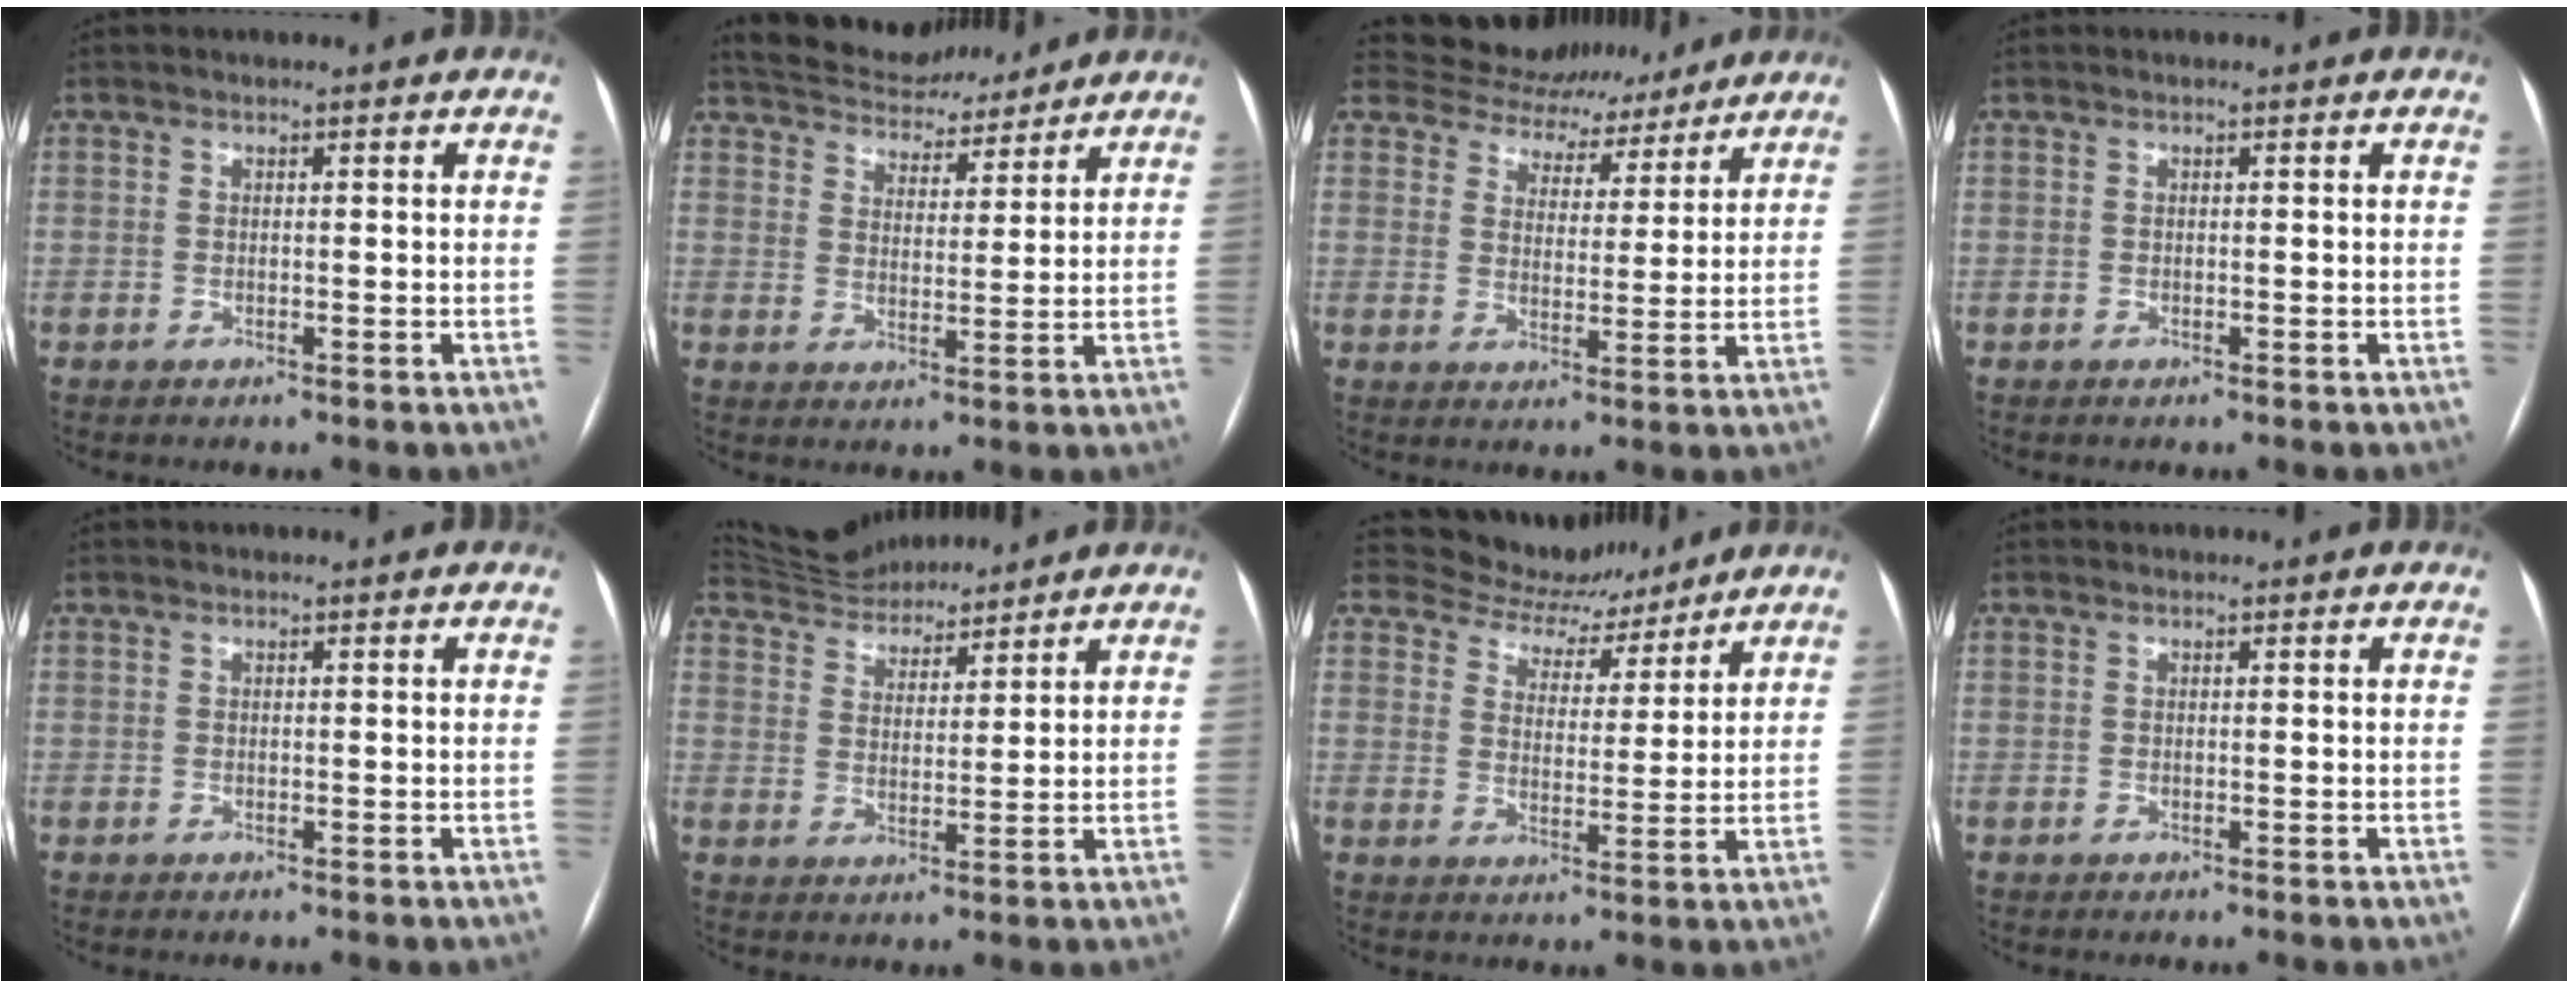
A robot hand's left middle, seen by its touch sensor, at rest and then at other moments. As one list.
[{"total": 11.6, "force": [10.8, 3.3, 2.8], "torque": [-0.041, 0.018, 0.168]}, {"total": 12.0, "force": [10.8, 5.1, 1.2], "torque": [-0.013, 0.017, 0.149]}, {"total": 0.0}, {"total": 0.0}, {"total": 10.3, "force": [9.9, 2.3, 1.5], "torque": [-0.026, 0.020, 0.167]}, {"total": 9.5, "force": [8.8, 3.4, 0.3], "torque": [-0.001, 0.008, 0.135]}, {"total": 0.0}]